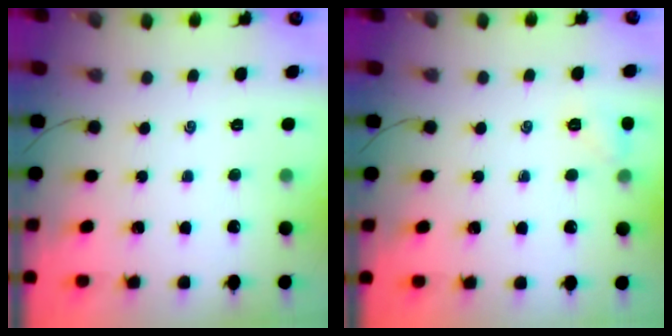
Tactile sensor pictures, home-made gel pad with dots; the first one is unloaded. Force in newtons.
{"total": 6.1, "press": 5.9, "slide": 1.7}